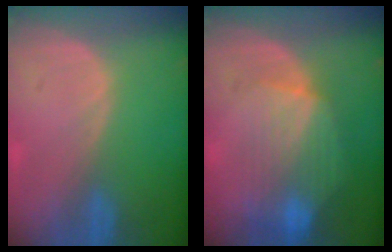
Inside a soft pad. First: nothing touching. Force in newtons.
{"total": 8.9, "press": 8.0, "slide": 3.9}